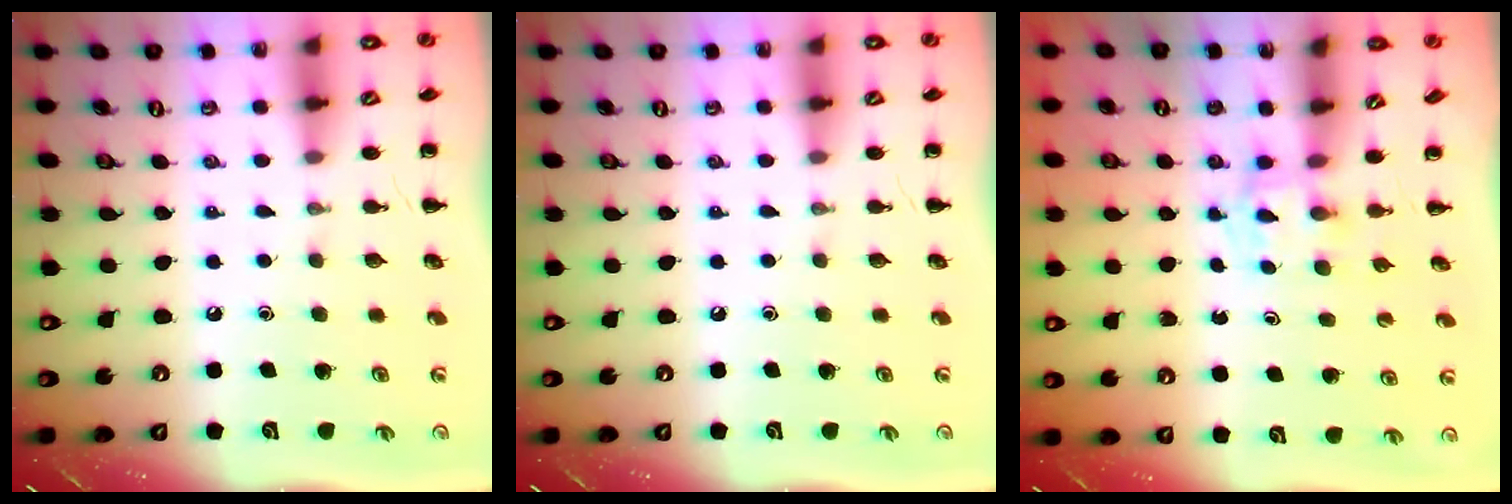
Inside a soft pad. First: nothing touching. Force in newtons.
{"total": 0.0}
{"total": 2.4, "press": 2.2, "slide": 1.0}